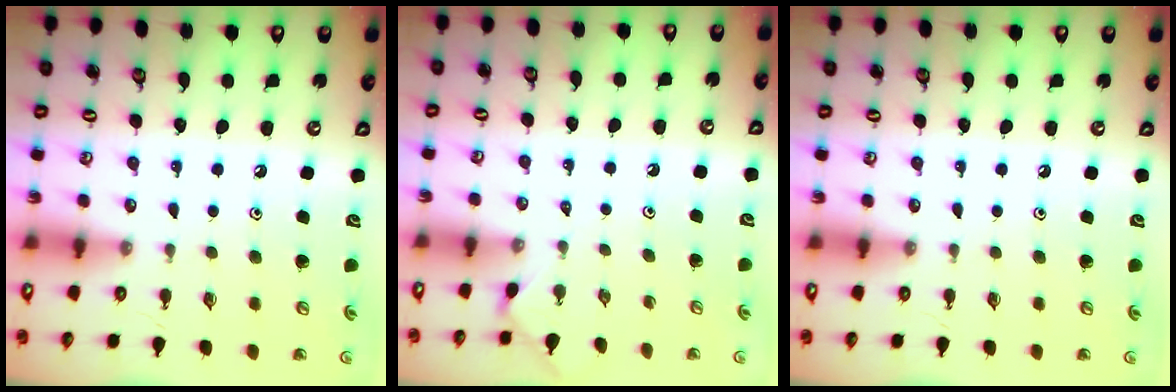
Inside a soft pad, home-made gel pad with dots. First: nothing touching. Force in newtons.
{"total": 2.3, "press": 2.3, "slide": 0.4}
{"total": 0.0}